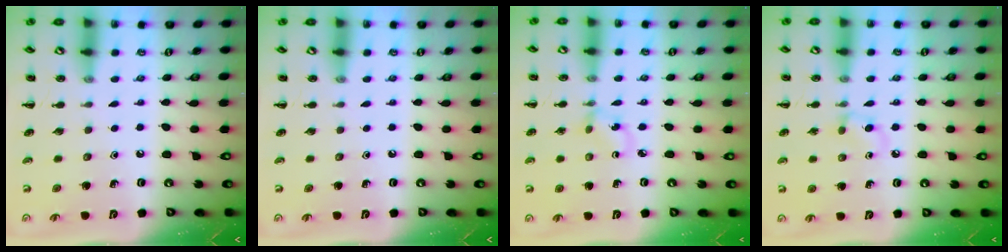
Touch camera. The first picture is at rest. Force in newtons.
{"total": 0.0}
{"total": 1.4, "press": 1.3, "slide": 0.6}
{"total": 3.9, "press": 3.6, "slide": 1.5}